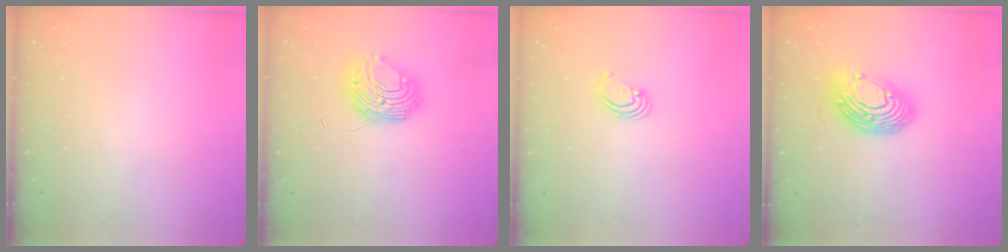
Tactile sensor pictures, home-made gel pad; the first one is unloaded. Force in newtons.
{"total": 9.1, "press": 9.1, "slide": 0.4}
{"total": 2.6, "press": 2.6, "slide": 0.3}
{"total": 14.7, "press": 14.7, "slide": 1.0}